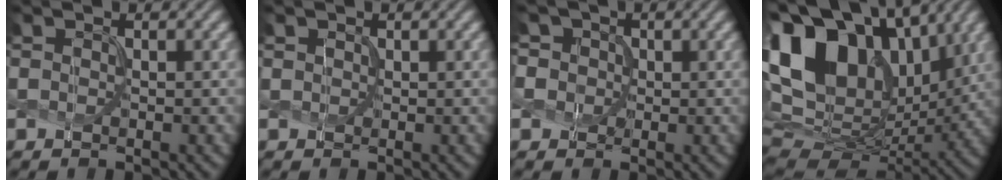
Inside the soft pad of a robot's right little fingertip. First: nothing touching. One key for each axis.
{"total": 0.6, "fx": 0.4, "fy": 0.4, "fz": -0.1, "tx": 0.002, "ty": 0.000, "tz": 0.012}
{"total": 5.2, "fx": 2.0, "fy": 4.4, "fz": 1.9, "tx": -0.039, "ty": 0.023, "tz": 0.007}
{"total": 17.0, "fx": 6.8, "fy": 10.9, "fz": 11.1, "tx": -0.240, "ty": 0.038, "tz": 0.124}